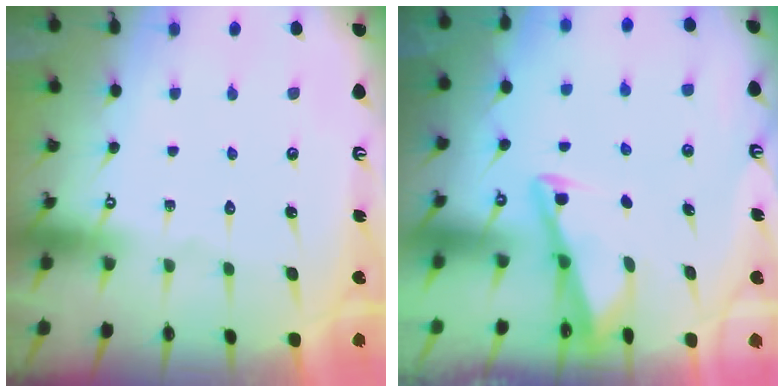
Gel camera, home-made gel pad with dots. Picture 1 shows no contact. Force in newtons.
{"total": 3.1, "press": 3.1, "slide": 0.3}